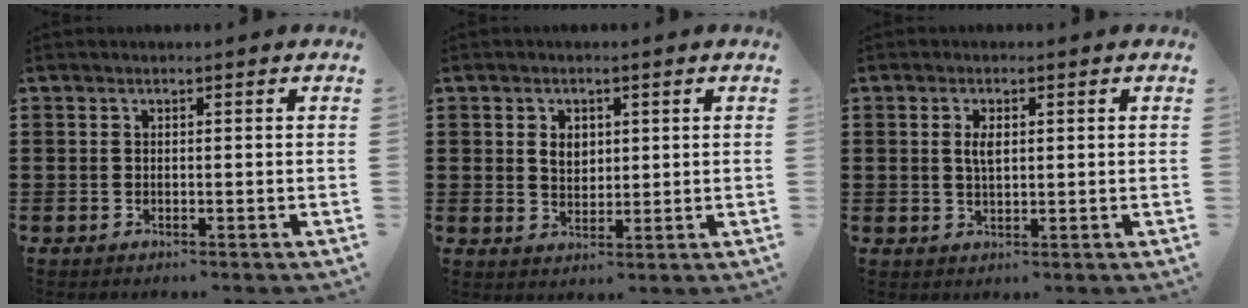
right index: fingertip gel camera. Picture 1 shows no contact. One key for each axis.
{"total": 3.0, "fx": 0.8, "fy": 2.1, "fz": 1.9, "tx": -0.036, "ty": 0.006, "tz": 0.012}
{"total": 2.5, "fx": 0.6, "fy": 1.0, "fz": 2.3, "tx": -0.047, "ty": 0.006, "tz": 0.008}